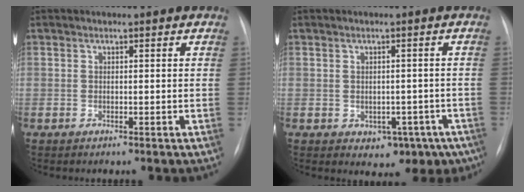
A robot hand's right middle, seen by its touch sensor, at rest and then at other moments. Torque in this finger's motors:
{"motor_torque": [-0.11, -0.08, 0.01, 0.00]}